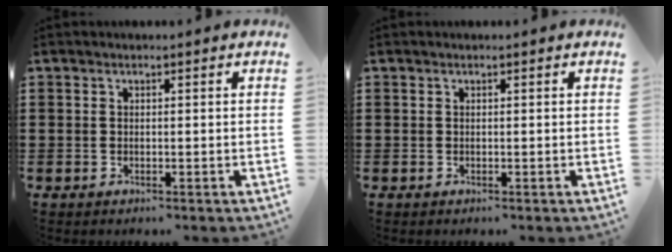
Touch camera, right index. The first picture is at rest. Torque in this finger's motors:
{"motor_torque": [0.45, 1.68, 0.00, -0.01]}